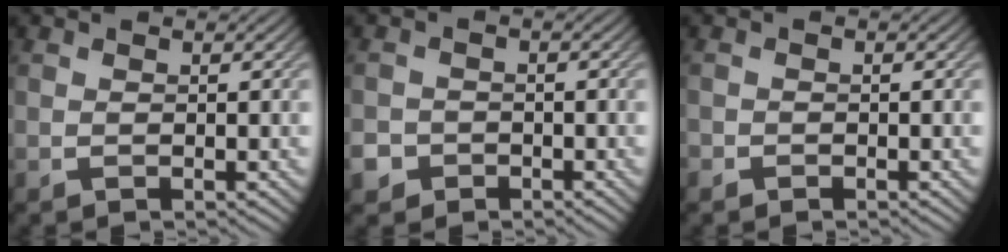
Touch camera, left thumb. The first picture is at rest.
{"total": 2.8, "force": [-1.6, 2.2, 0.5], "torque": [-0.012, -0.003, -0.034]}
{"total": 0.7, "force": [-0.6, 0.5, 0.0], "torque": [0.000, -0.002, -0.012]}